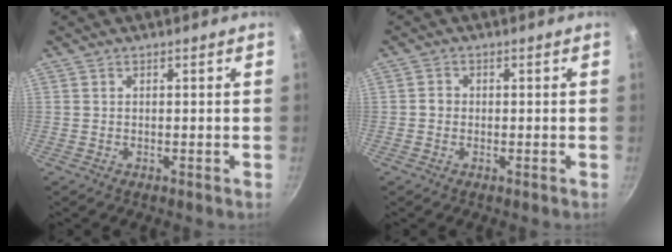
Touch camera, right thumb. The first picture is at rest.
{"total": 1.5, "force": [-0.3, 1.4, 0.6], "torque": [-0.002, 0.005, -0.007]}